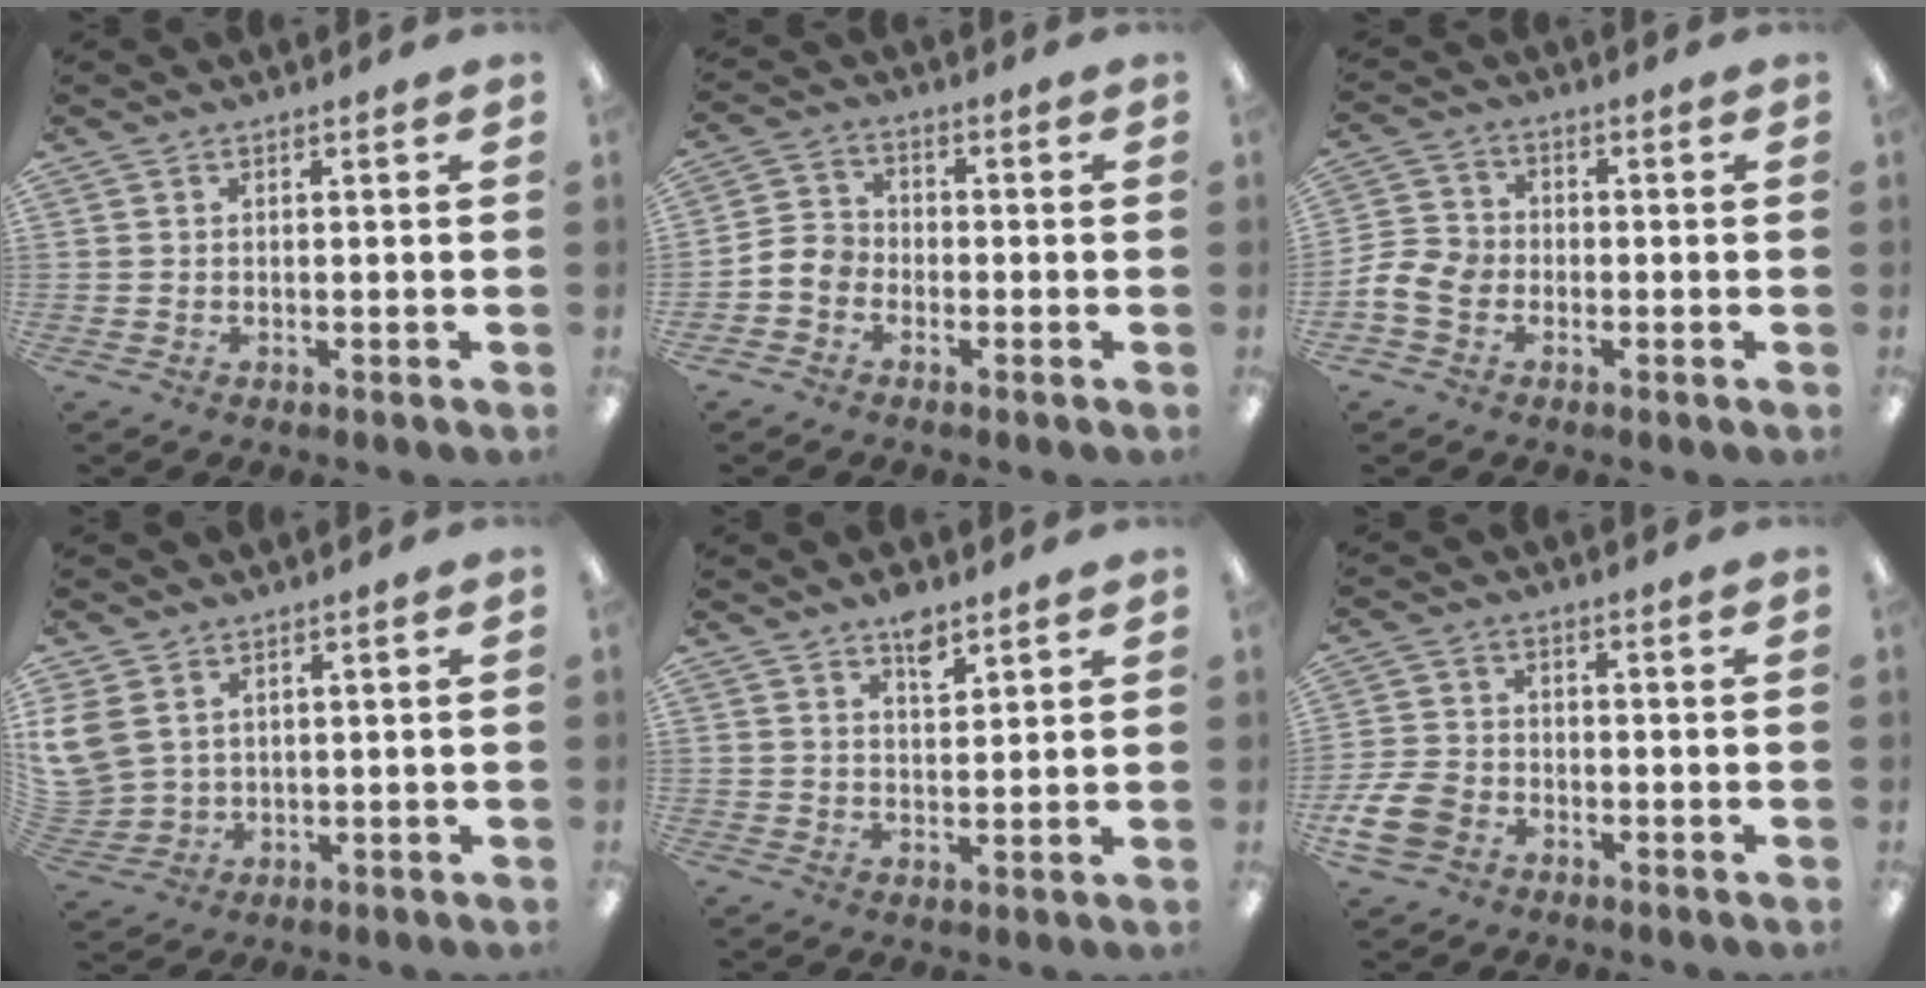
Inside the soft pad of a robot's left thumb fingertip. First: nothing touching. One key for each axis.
{"total": 5.3, "fx": -2.6, "fy": 4.2, "fz": 2.1, "tx": -0.040, "ty": 0.019, "tz": -0.046}
{"total": 6.6, "fx": -2.5, "fy": 5.2, "fz": 3.1, "tx": -0.070, "ty": 0.014, "tz": -0.044}
{"total": 7.3, "fx": 3.1, "fy": 5.7, "fz": 3.2, "tx": -0.100, "ty": -0.008, "tz": 0.062}
{"total": 5.2, "fx": 3.7, "fy": 2.2, "fz": 2.9, "tx": -0.033, "ty": -0.022, "tz": 0.062}
{"total": 8.4, "fx": -4.0, "fy": 5.9, "fz": 4.6, "tx": -0.105, "ty": 0.018, "tz": -0.073}